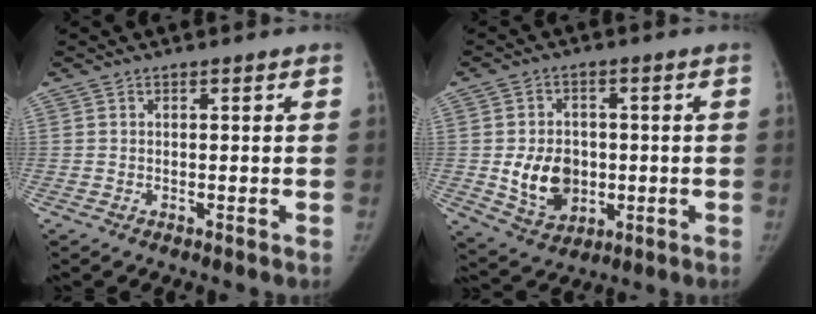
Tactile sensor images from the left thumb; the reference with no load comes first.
{"total": 10.2, "force": [-1.0, 7.9, 6.3], "torque": [-0.074, -0.004, -0.003]}